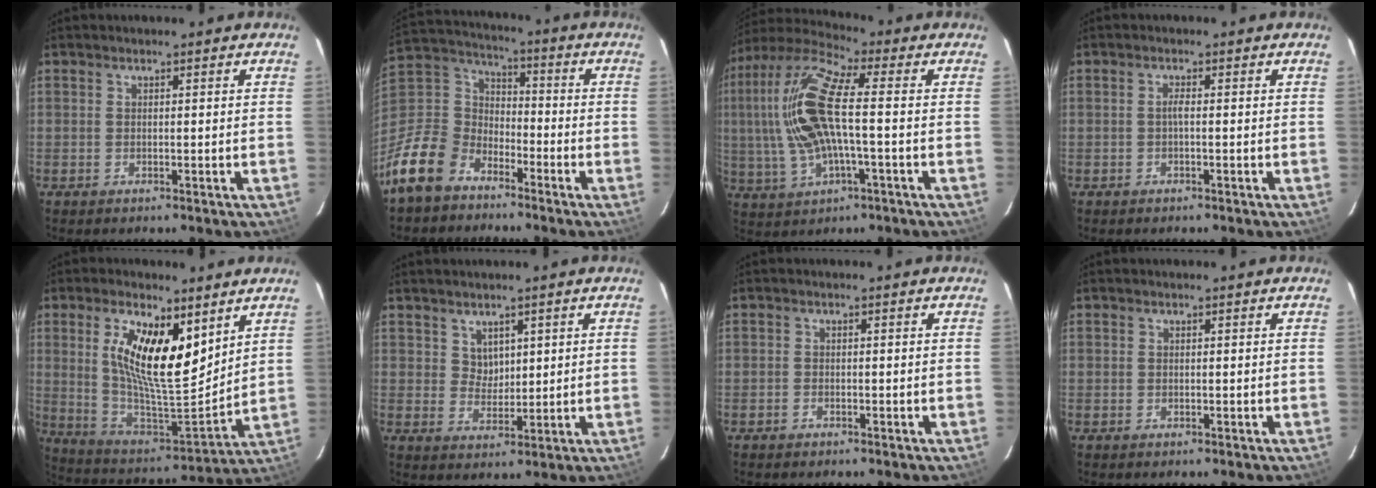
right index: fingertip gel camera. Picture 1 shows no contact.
{"total": 14.3, "force": [-9.6, 9.1, 5.4], "torque": [-0.147, 0.031, -0.182]}
{"total": 16.5, "force": [0.0, 5.5, 15.5], "torque": [-0.313, 0.010, -0.004]}
{"total": 1.1, "force": [-0.3, 0.0, 1.1], "torque": [-0.020, 0.004, -0.007]}
{"total": 17.5, "force": [7.3, 6.4, 14.5], "torque": [-0.266, -0.002, 0.138]}
{"total": 3.3, "force": [2.0, 2.6, 0.8], "torque": [-0.008, 0.002, 0.041]}
{"total": 0.9, "force": [-0.8, 0.5, 0.0], "torque": [-0.003, 0.005, -0.012]}
{"total": 0.0}